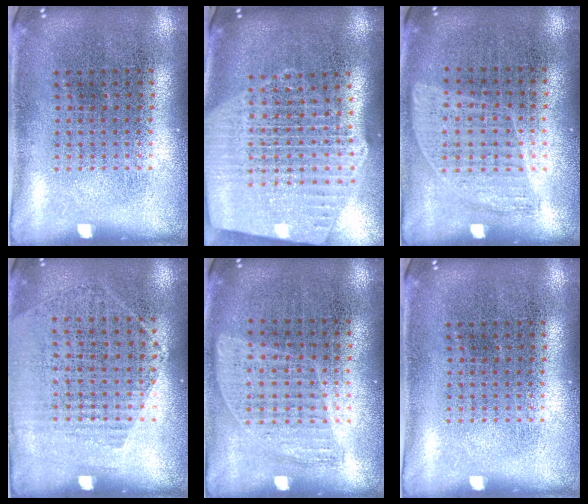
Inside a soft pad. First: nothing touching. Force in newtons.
{"total": 2.7, "press": 2.3, "slide": 1.4}
{"total": 0.9, "press": 0.8, "slide": 0.4}
{"total": 1.3, "press": 1.0, "slide": 0.8}
{"total": 0.9, "press": 0.8, "slide": 0.5}
{"total": 0.0}